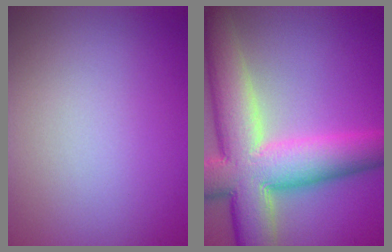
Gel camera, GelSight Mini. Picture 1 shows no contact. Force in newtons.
{"total": 12.2, "press": 12.2, "slide": 0.7}